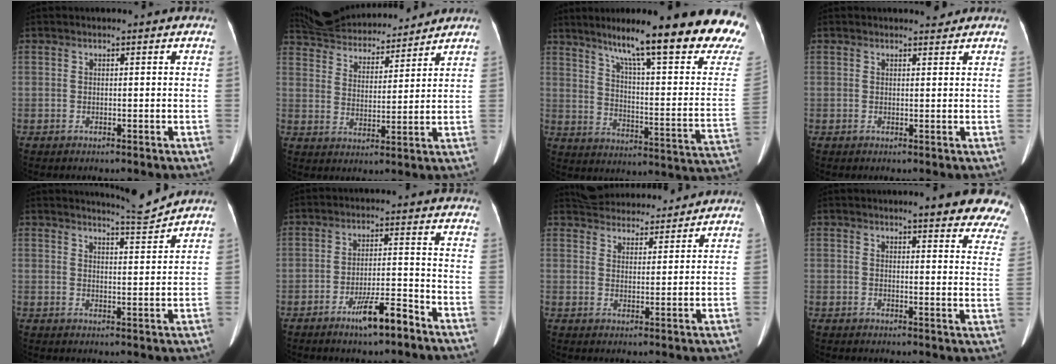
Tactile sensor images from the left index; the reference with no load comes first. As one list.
[{"total": 15.8, "force": [14.8, 3.5, 4.5], "torque": [-0.087, 0.026, 0.242]}, {"total": 26.2, "force": [20.1, 1.2, 16.8], "torque": [-0.212, -0.062, 0.262]}, {"total": 1.6, "force": [1.5, 0.4, 0.4], "torque": [-0.006, -0.003, 0.021]}, {"total": 4.2, "force": [3.9, -1.5, -0.2], "torque": [-0.007, -0.024, 0.066]}, {"total": 6.5, "force": [-4.6, 0.8, 4.5], "torque": [-0.081, -0.003, -0.078]}, {"total": 11.8, "force": [11.0, 3.6, 2.3], "torque": [-0.034, 0.029, 0.164]}, {"total": 13.3, "force": [12.0, 1.6, 5.7], "torque": [-0.037, -0.032, 0.110]}]